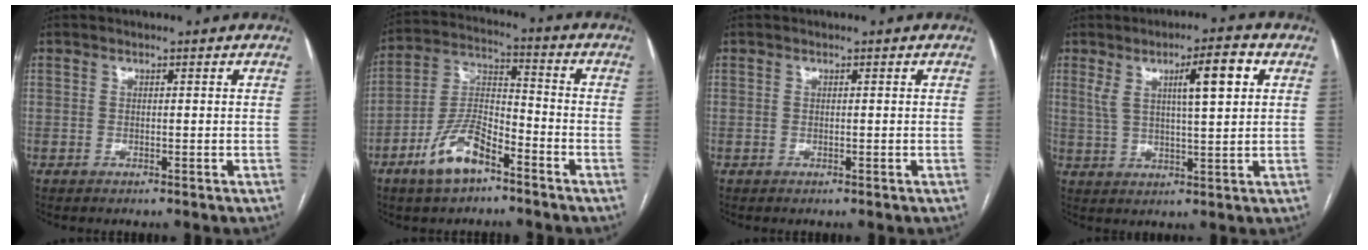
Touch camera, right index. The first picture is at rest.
{"total": 10.4, "force": [-6.3, 3.8, 7.4], "torque": [-0.162, 0.006, -0.118]}
{"total": 0.0}
{"total": 8.5, "force": [3.2, 1.0, 7.8], "torque": [-0.133, 0.014, 0.053]}